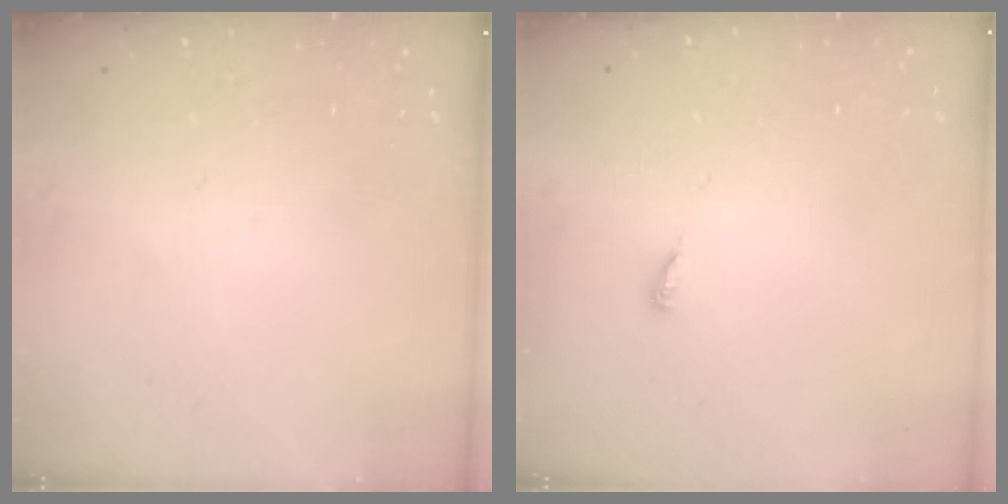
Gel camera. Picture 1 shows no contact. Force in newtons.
{"total": 2.9, "press": 2.9, "slide": 0.2}